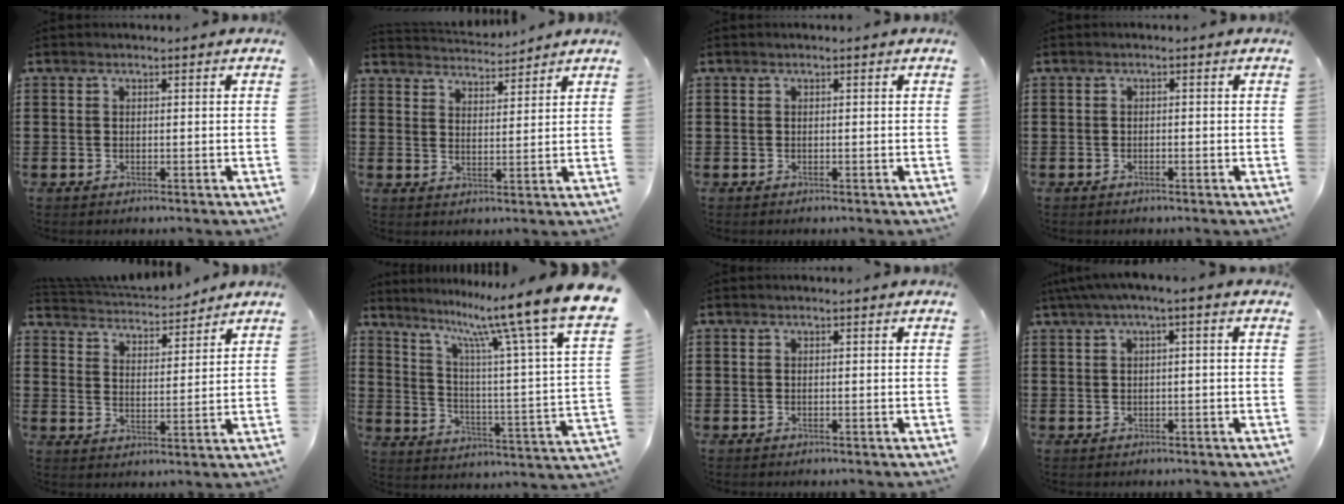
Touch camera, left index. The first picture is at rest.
{"total": 3.7, "force": [3.7, 0.1, -0.1], "torque": [-0.010, -0.016, 0.067]}
{"total": 0.0}
{"total": 0.6, "force": [-0.5, 0.1, 0.2], "torque": [-0.005, -0.002, -0.011]}
{"total": 3.7, "force": [3.7, 0.6, 0.1], "torque": [-0.024, -0.020, 0.061]}
{"total": 12.1, "force": [9.5, -0.3, 7.5], "torque": [-0.149, -0.079, 0.143]}
{"total": 0.0}
{"total": 1.9, "force": [-0.5, 0.2, 1.8], "torque": [-0.029, -0.003, -0.011]}